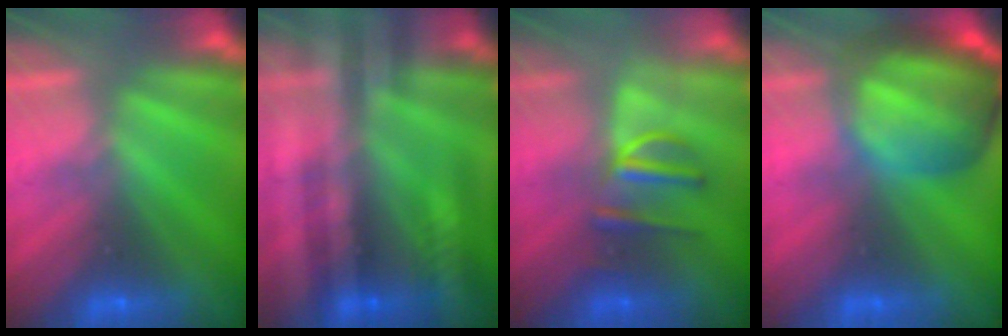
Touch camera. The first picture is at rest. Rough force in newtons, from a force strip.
{"total": 2.6}
{"total": 2.9}
{"total": 5.6}